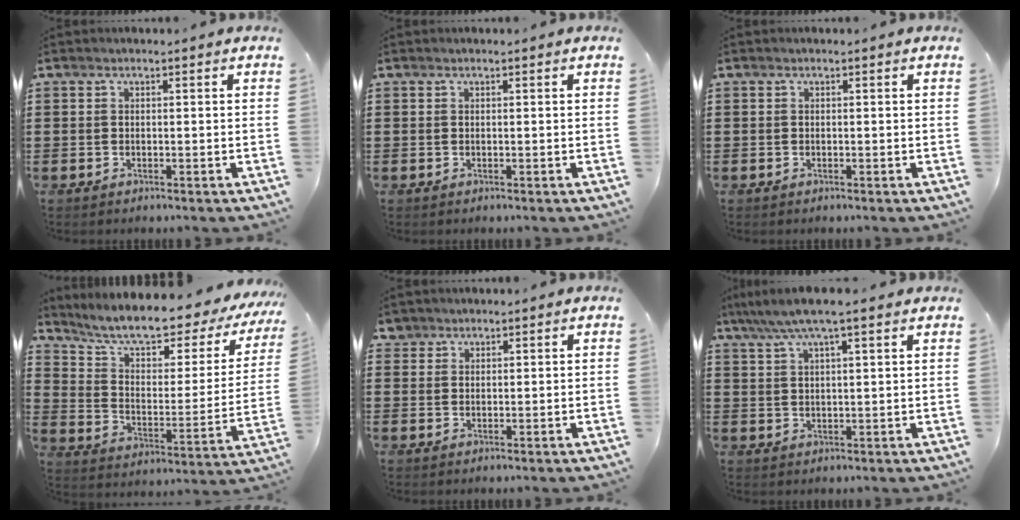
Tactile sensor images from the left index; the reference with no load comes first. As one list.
[{"total": 0.0}, {"total": 0.0}, {"total": 9.0, "force": [7.7, 1.5, 4.4], "torque": [-0.111, -0.054, 0.129]}, {"total": 1.8, "force": [1.5, 1.0, 0.1], "torque": [-0.007, 0.003, 0.030]}, {"total": 5.6, "force": [4.1, 0.3, 3.7], "torque": [-0.082, -0.006, 0.072]}]